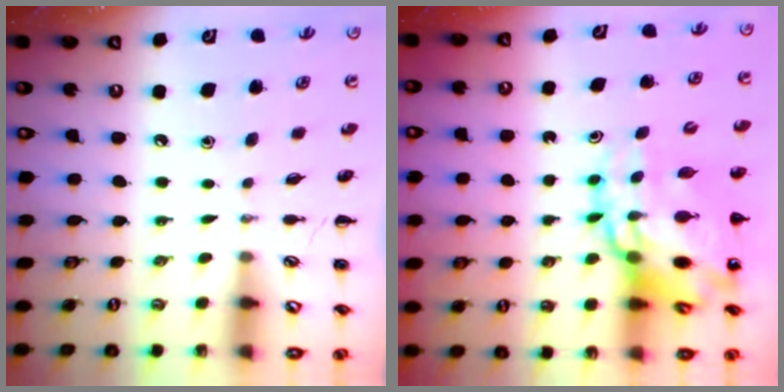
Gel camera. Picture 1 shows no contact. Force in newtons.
{"total": 17.7, "press": 16.9, "slide": 5.1}